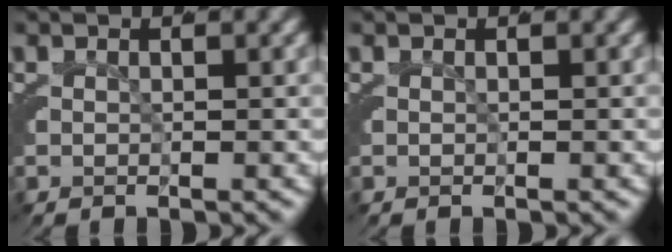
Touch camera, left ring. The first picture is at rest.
{"total": 0.0}